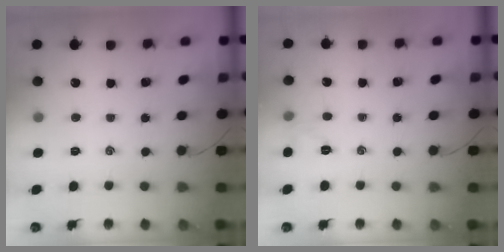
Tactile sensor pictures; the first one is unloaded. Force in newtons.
{"total": 5.9, "press": 5.6, "slide": 1.6}